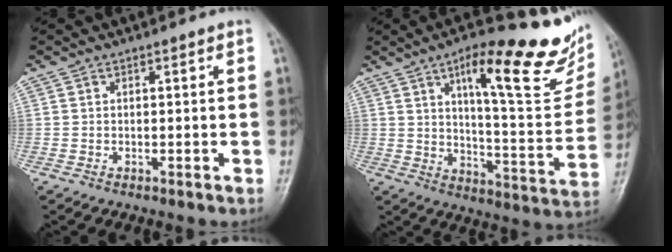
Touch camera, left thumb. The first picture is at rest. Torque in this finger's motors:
{"motor_torque": [0.49, 0.37, 1.57, -1.19, 0.12]}